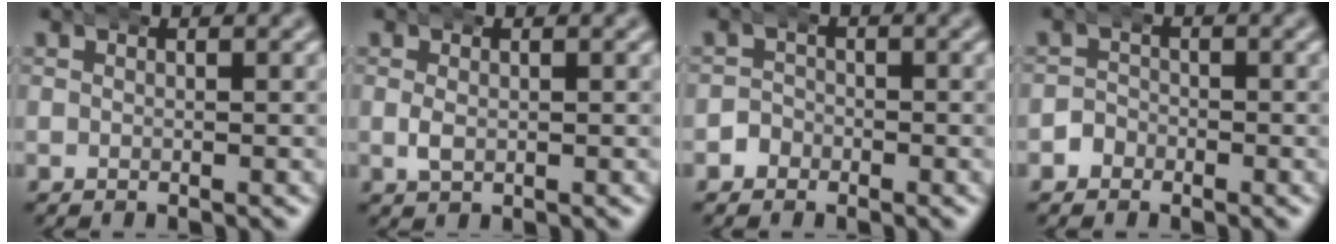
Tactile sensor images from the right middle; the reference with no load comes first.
{"total": 1.2, "force": [-0.1, 0.8, 0.9], "torque": [-0.028, -0.008, 0.008]}
{"total": 1.7, "force": [-1.0, 1.3, -0.1], "torque": [-0.001, 0.000, -0.021]}
{"total": 1.6, "force": [-1.0, 1.3, -0.1], "torque": [-0.001, 0.000, -0.022]}